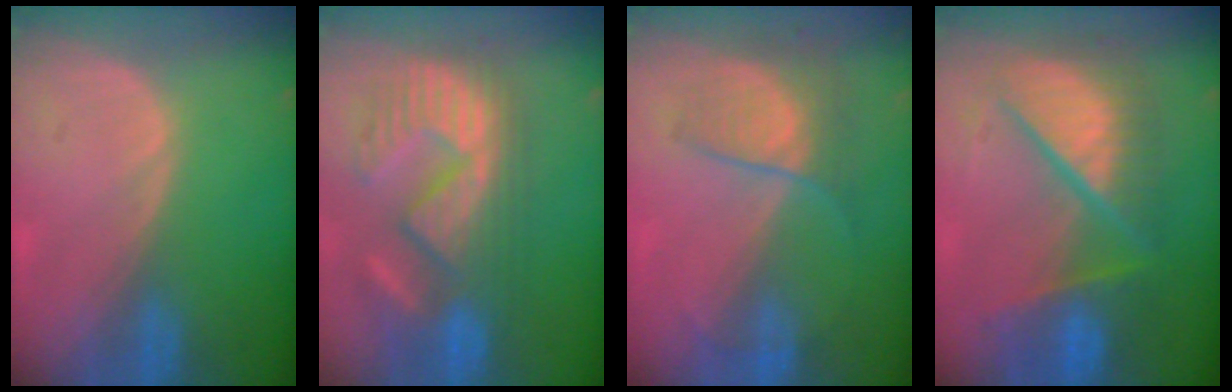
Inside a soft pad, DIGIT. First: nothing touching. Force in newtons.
{"total": 11.3, "press": 10.9, "slide": 3.2}
{"total": 6.9, "press": 5.9, "slide": 3.5}
{"total": 10.9, "press": 10.9, "slide": 1.4}